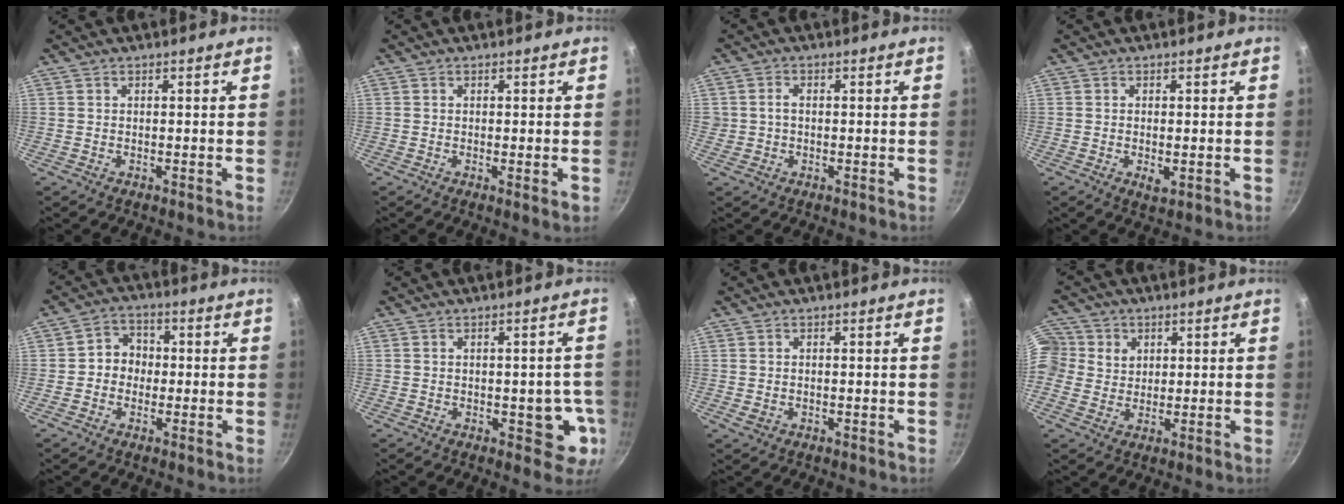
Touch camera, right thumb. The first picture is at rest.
{"total": 1.4, "force": [-0.2, 0.1, 1.4], "torque": [-0.022, -0.006, -0.005]}
{"total": 2.0, "force": [0.0, 1.7, 1.1], "torque": [-0.012, 0.010, 0.001]}
{"total": 2.5, "force": [-0.5, 1.2, 2.2], "torque": [-0.037, -0.007, -0.006]}
{"total": 5.3, "force": [-0.4, 4.8, 2.3], "torque": [-0.003, 0.013, -0.019]}
{"total": 6.9, "force": [-1.5, 3.7, 5.6], "torque": [-0.024, 0.009, -0.017]}
{"total": 1.2, "force": [-0.1, 0.9, 0.8], "torque": [-0.013, 0.000, 0.000]}
{"total": 10.6, "force": [3.1, 9.6, 3.4], "torque": [-0.066, 0.003, 0.051]}